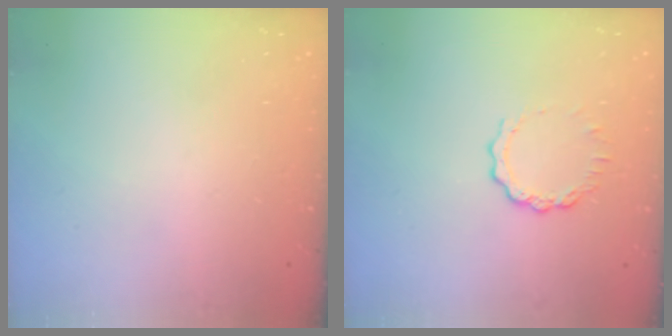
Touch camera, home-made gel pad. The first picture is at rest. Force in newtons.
{"total": 5.6, "press": 5.6, "slide": 0.6}